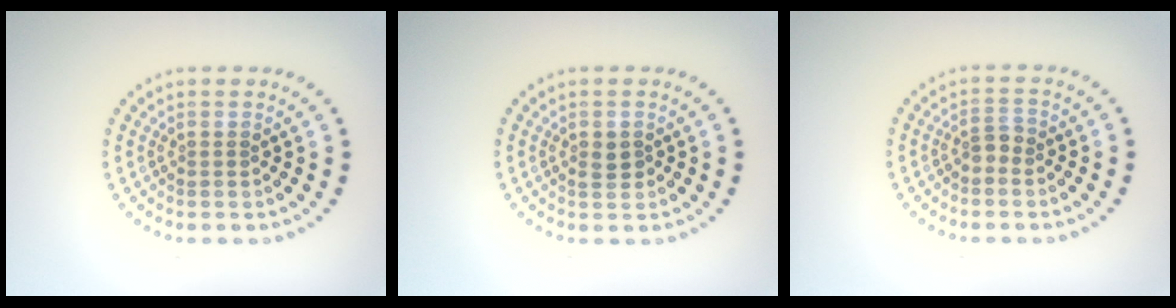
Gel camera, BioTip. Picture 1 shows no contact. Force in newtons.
{"total": 1.5, "press": 1.5, "slide": 0.3}
{"total": 1.4, "press": 1.2, "slide": 0.6}